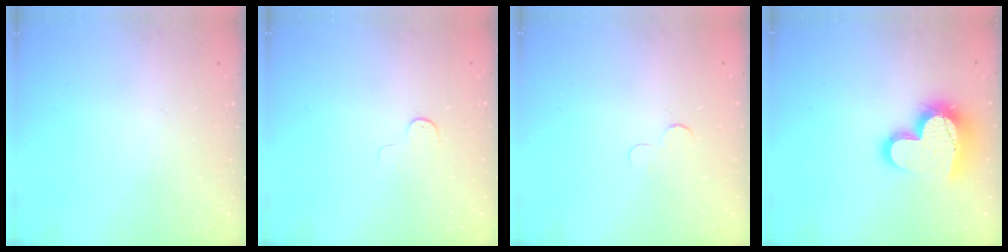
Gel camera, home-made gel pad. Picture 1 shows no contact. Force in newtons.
{"total": 3.0, "press": 3.0, "slide": 0.3}
{"total": 2.5, "press": 2.5, "slide": 0.2}
{"total": 19.3, "press": 19.2, "slide": 1.4}